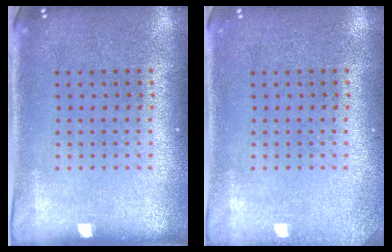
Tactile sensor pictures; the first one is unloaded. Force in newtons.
{"total": 1.1, "press": 1.1, "slide": 0.1}